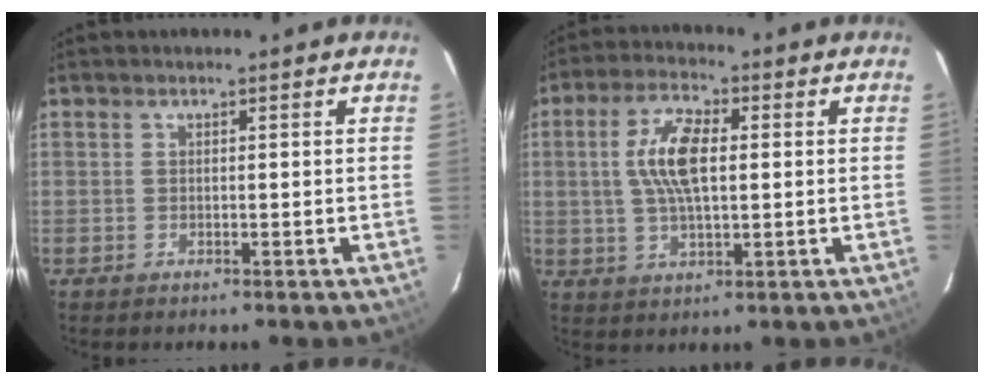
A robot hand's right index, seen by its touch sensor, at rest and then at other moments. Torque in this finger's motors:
{"motor_torque": [0.42, -0.01, 0.64, 0.17]}